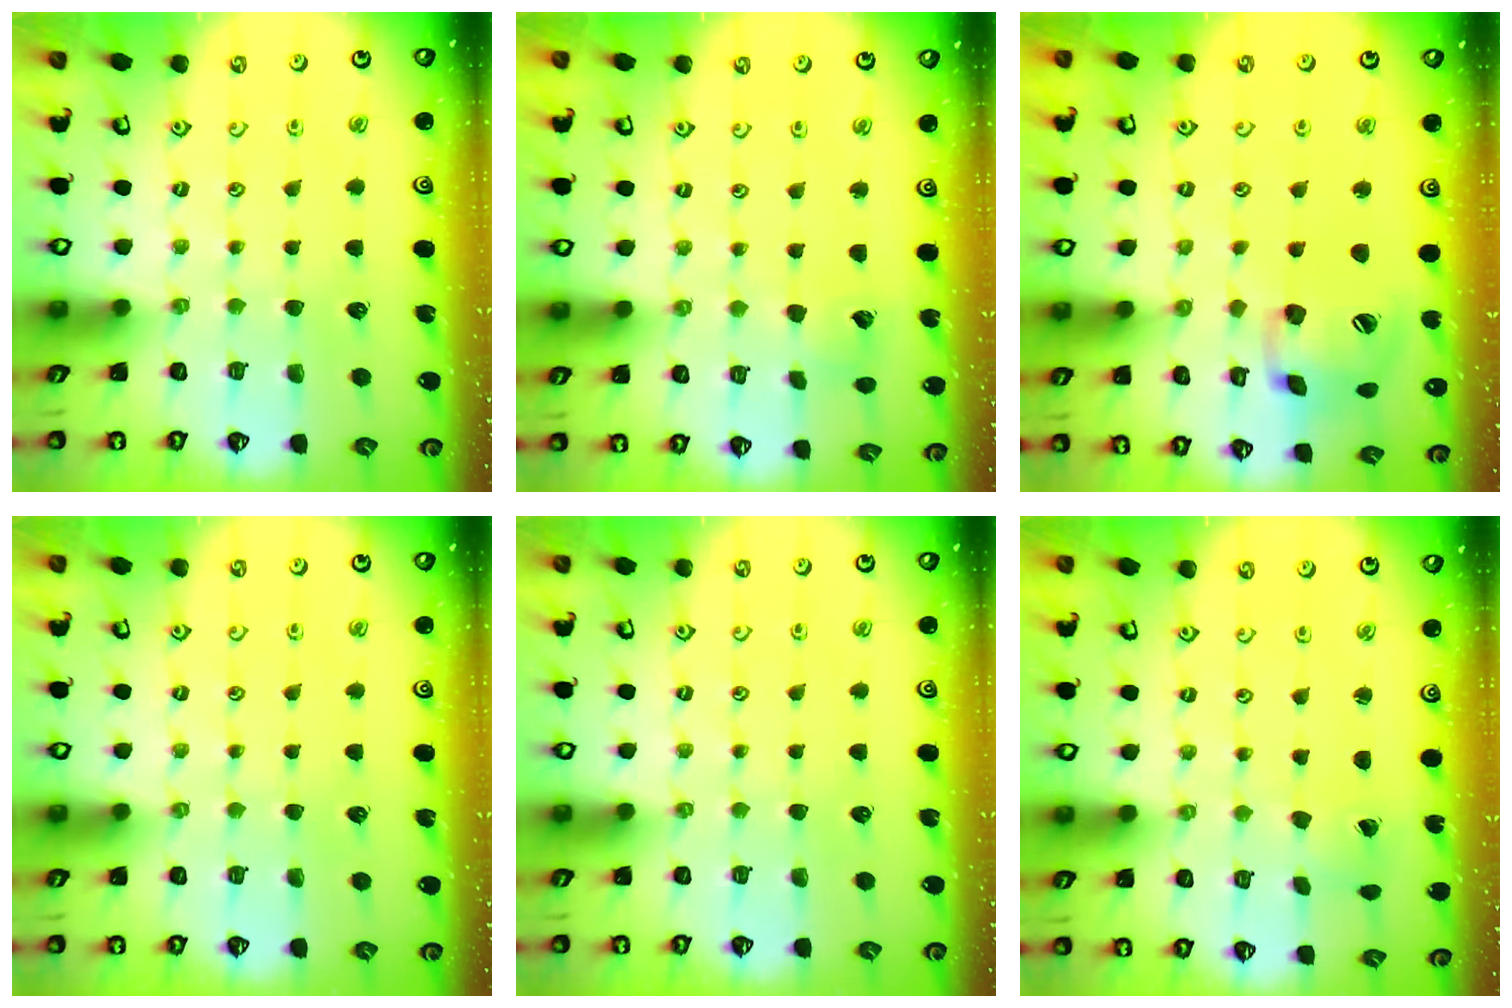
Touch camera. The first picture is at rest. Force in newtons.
{"total": 5.2, "press": 5.1, "slide": 0.8}
{"total": 15.8, "press": 15.6, "slide": 2.4}
{"total": 0.0}
{"total": 0.0}
{"total": 1.1, "press": 1.1, "slide": 0.1}